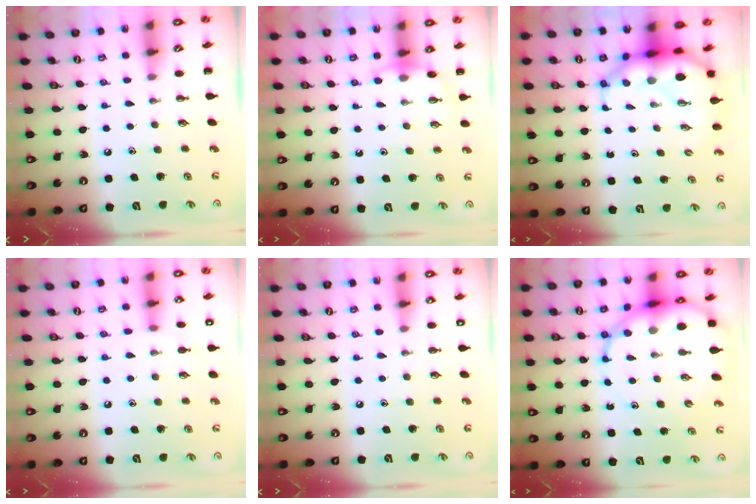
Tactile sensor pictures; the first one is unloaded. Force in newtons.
{"total": 5.9, "press": 5.7, "slide": 1.5}
{"total": 8.0, "press": 7.6, "slide": 2.3}
{"total": 8.1, "press": 7.7, "slide": 2.5}
{"total": 3.7, "press": 2.5, "slide": 2.7}
{"total": 16.4, "press": 15.7, "slide": 4.4}